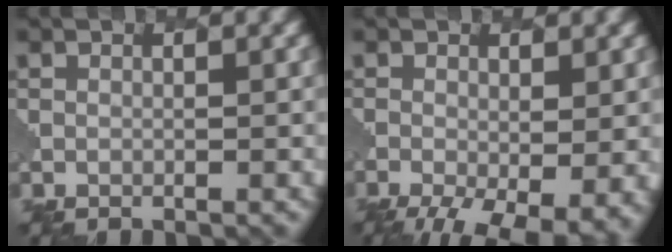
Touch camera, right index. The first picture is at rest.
{"total": 7.6, "force": [-3.2, 3.1, 6.2], "torque": [-0.105, -0.025, -0.042]}